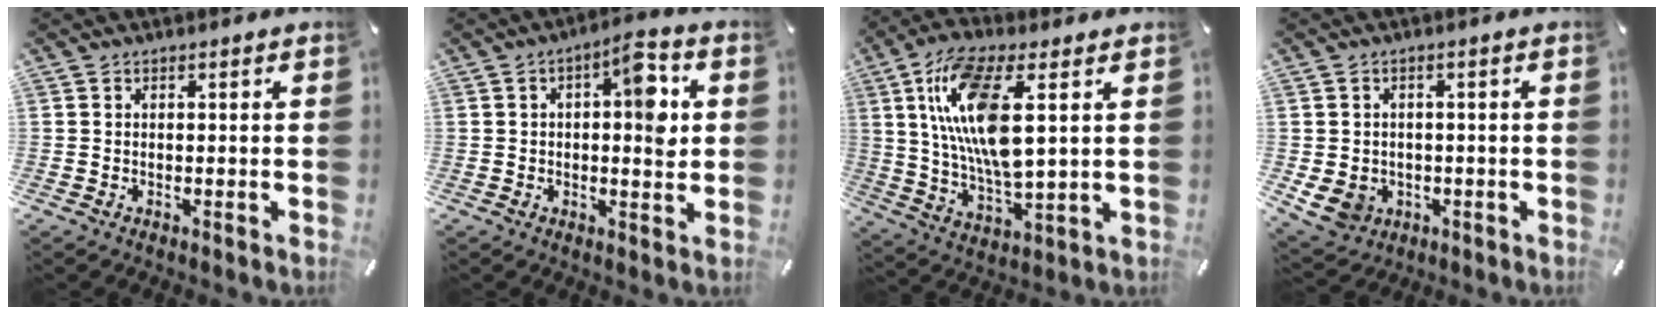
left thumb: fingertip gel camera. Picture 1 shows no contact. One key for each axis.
{"total": 9.8, "fx": 2.0, "fy": 4.2, "fz": 8.6, "tx": -0.103, "ty": -0.008, "tz": 0.025}
{"total": 16.6, "fx": 5.2, "fy": 6.4, "fz": 14.4, "tx": -0.297, "ty": -0.009, "tz": 0.088}
{"total": 5.9, "fx": -1.4, "fy": 5.3, "fz": 2.3, "tx": -0.062, "ty": 0.004, "tz": -0.027}